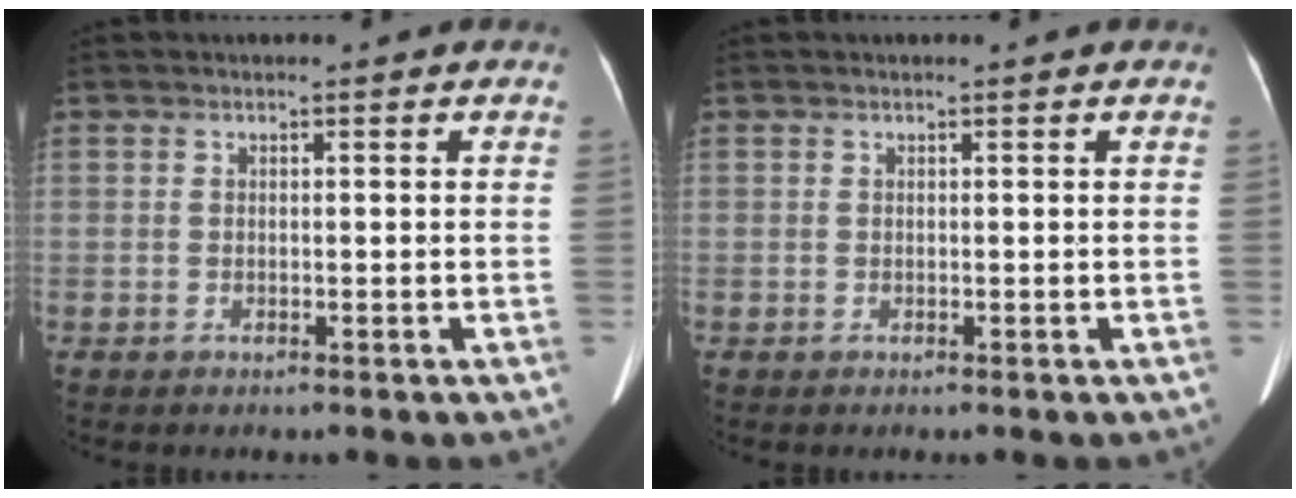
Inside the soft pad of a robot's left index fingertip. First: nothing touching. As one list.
[{"total": 0.0}]